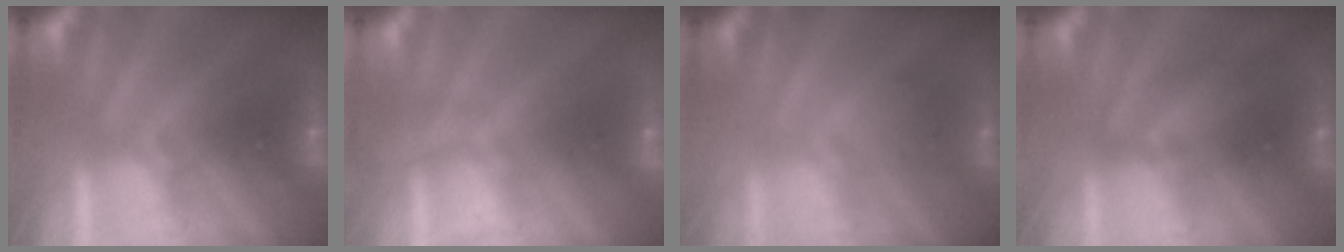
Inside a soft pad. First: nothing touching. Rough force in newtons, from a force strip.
{"total": 2.3}
{"total": 2.0}
{"total": 2.4}